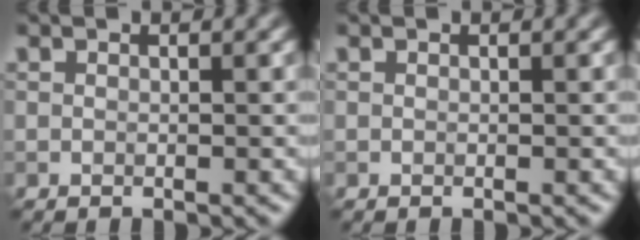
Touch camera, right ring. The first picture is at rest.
{"total": 0.0}